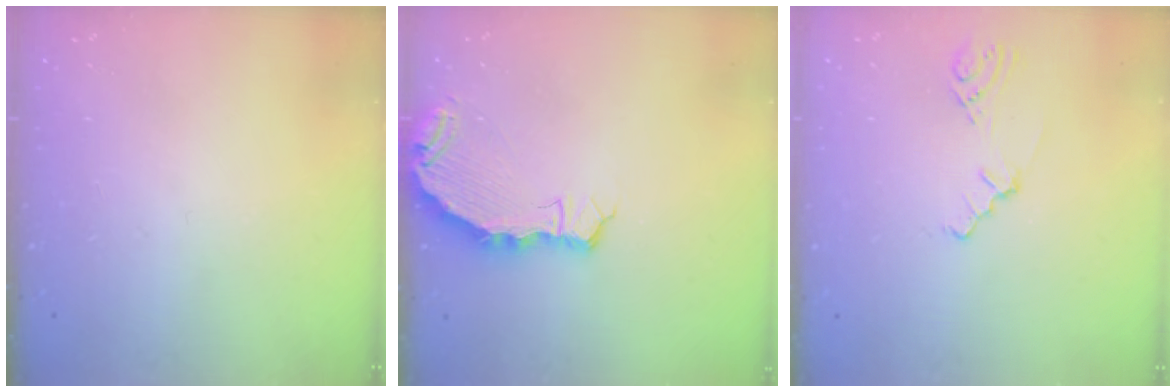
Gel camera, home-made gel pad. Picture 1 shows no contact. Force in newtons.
{"total": 6.8, "press": 5.5, "slide": 4.1}
{"total": 2.1, "press": 2.0, "slide": 0.7}